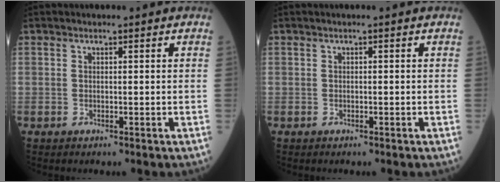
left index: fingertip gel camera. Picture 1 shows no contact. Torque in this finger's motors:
{"motor_torque": [-0.01, 0.01, 0.00, 0.00]}